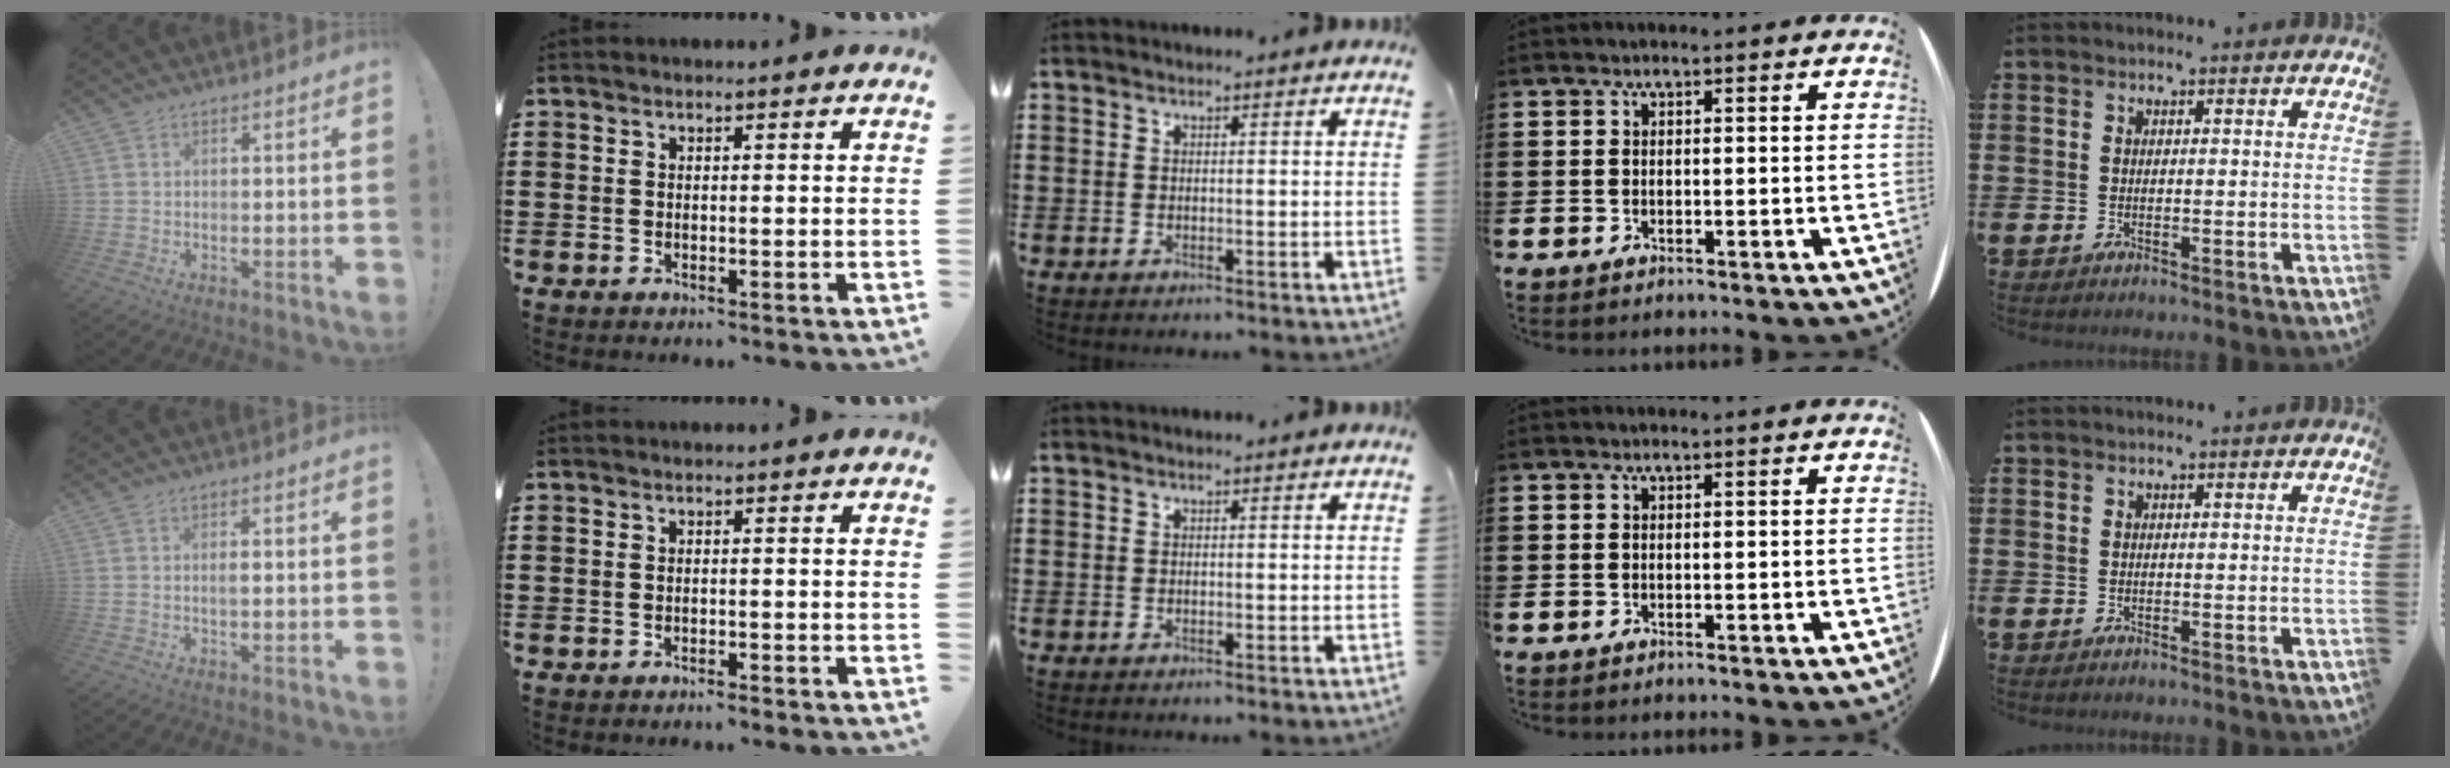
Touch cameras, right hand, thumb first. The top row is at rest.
{"thumb": {"total": 1.3, "force": [-0.1, 0.4, 1.2], "torque": [-0.017, -0.002, -0.003]}, "index": {"total": 0.8, "force": [-0.8, -0.1, 0.1], "torque": [-0.004, -0.003, -0.016]}}